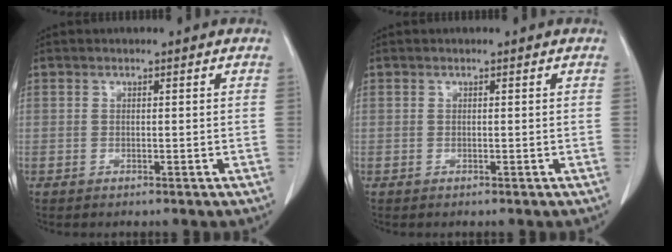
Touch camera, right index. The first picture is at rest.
{"total": 0.0}